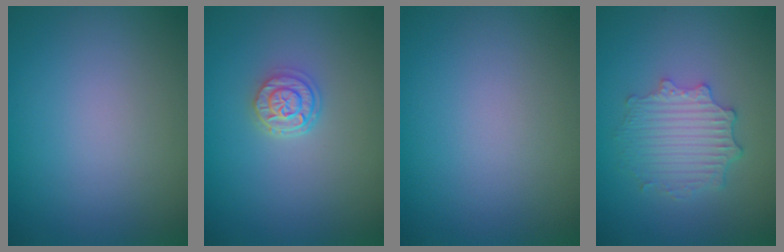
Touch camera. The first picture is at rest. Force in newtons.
{"total": 2.6, "press": 2.2, "slide": 1.5}
{"total": 0.0}
{"total": 4.1, "press": 3.4, "slide": 2.3}